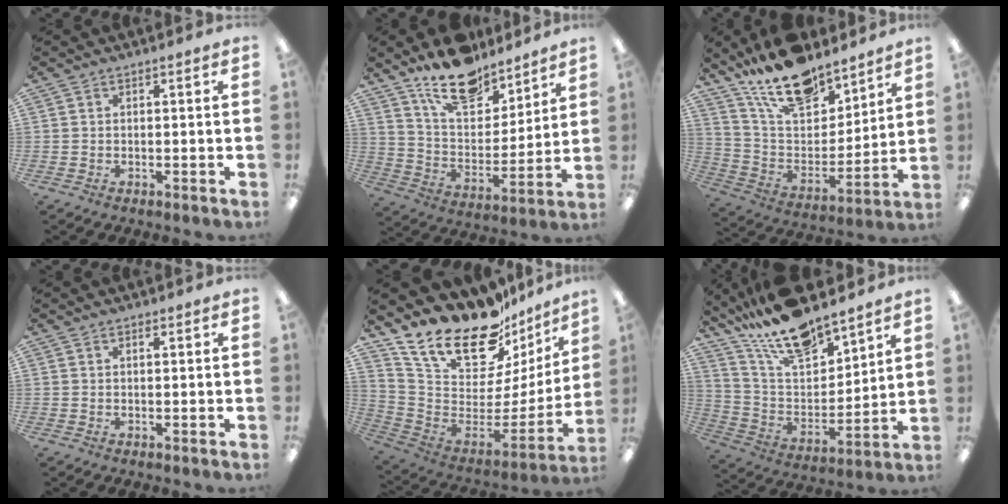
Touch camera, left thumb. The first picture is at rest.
{"total": 16.8, "force": [13.5, 7.4, 6.9], "torque": [-0.117, -0.087, 0.243]}
{"total": 19.0, "force": [15.1, 8.0, 8.3], "torque": [-0.160, -0.096, 0.270]}
{"total": 0.7, "force": [0.6, 0.3, 0.1], "torque": [0.005, -0.004, 0.010]}
{"total": 23.3, "force": [19.0, 8.7, 10.2], "torque": [-0.175, -0.150, 0.344]}
{"total": 16.8, "force": [14.6, 4.7, 6.9], "torque": [-0.146, -0.097, 0.260]}